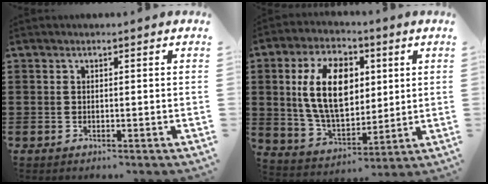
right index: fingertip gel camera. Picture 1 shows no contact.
{"total": 13.2, "force": [2.7, 8.0, 10.1], "torque": [-0.222, 0.015, 0.047]}